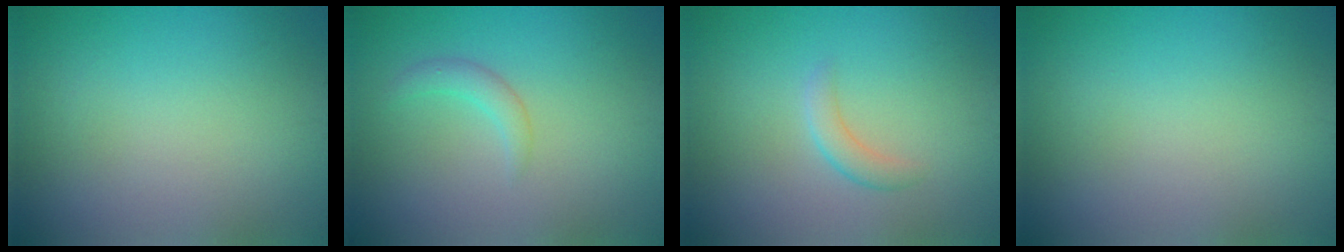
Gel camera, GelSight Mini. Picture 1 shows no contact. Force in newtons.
{"total": 1.6, "press": 1.6, "slide": 0.0}
{"total": 1.8, "press": 1.8, "slide": 0.1}
{"total": 0.0}